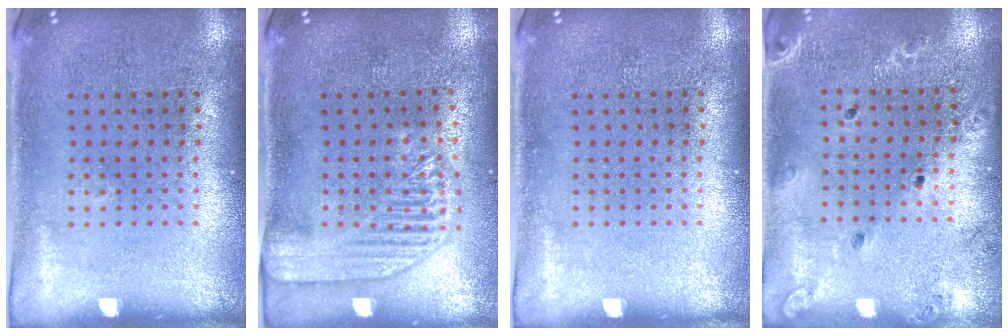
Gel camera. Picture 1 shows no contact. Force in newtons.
{"total": 2.1, "press": 1.9, "slide": 0.9}
{"total": 0.0}
{"total": 1.5, "press": 1.5, "slide": 0.1}